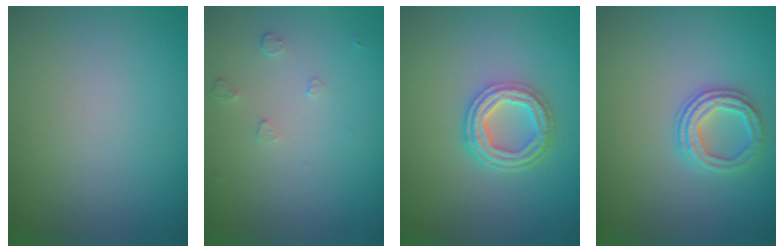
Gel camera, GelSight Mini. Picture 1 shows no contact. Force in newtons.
{"total": 0.6, "press": 0.4, "slide": 0.5}
{"total": 4.3, "press": 3.3, "slide": 2.7}
{"total": 2.8, "press": 2.3, "slide": 1.5}